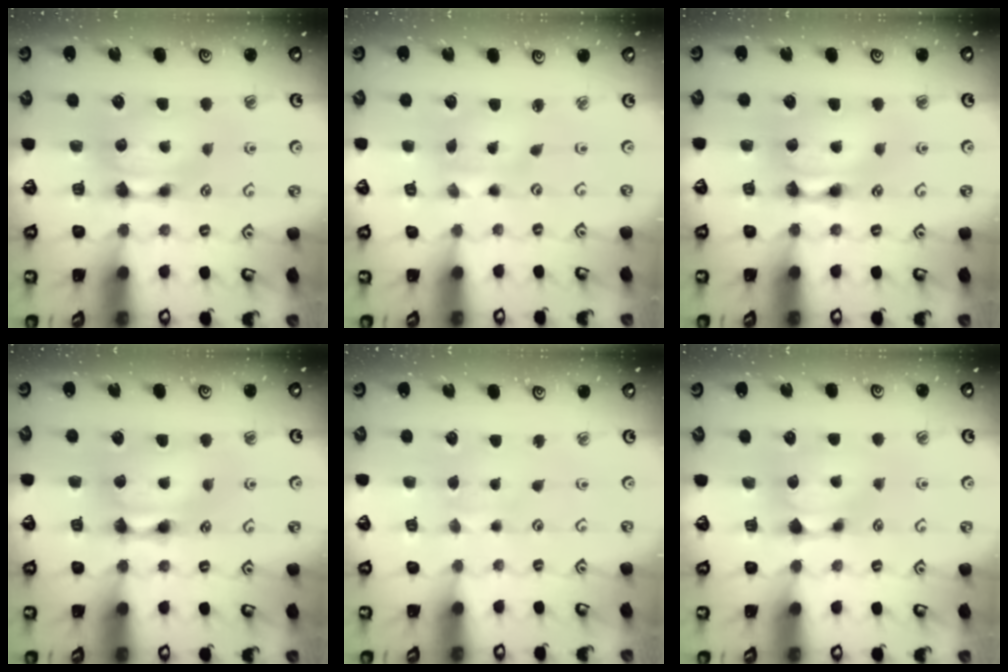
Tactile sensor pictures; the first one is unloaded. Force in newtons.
{"total": 2.4, "press": 2.2, "slide": 1.0}
{"total": 2.1, "press": 2.1, "slide": 0.0}
{"total": 1.7, "press": 1.7, "slide": 0.1}
{"total": 2.4, "press": 2.4, "slide": 0.1}
{"total": 0.9, "press": 0.6, "slide": 0.6}